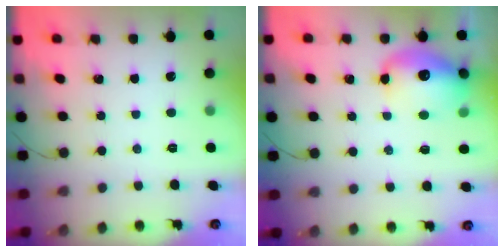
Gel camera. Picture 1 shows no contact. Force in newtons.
{"total": 13.7, "press": 13.2, "slide": 3.8}